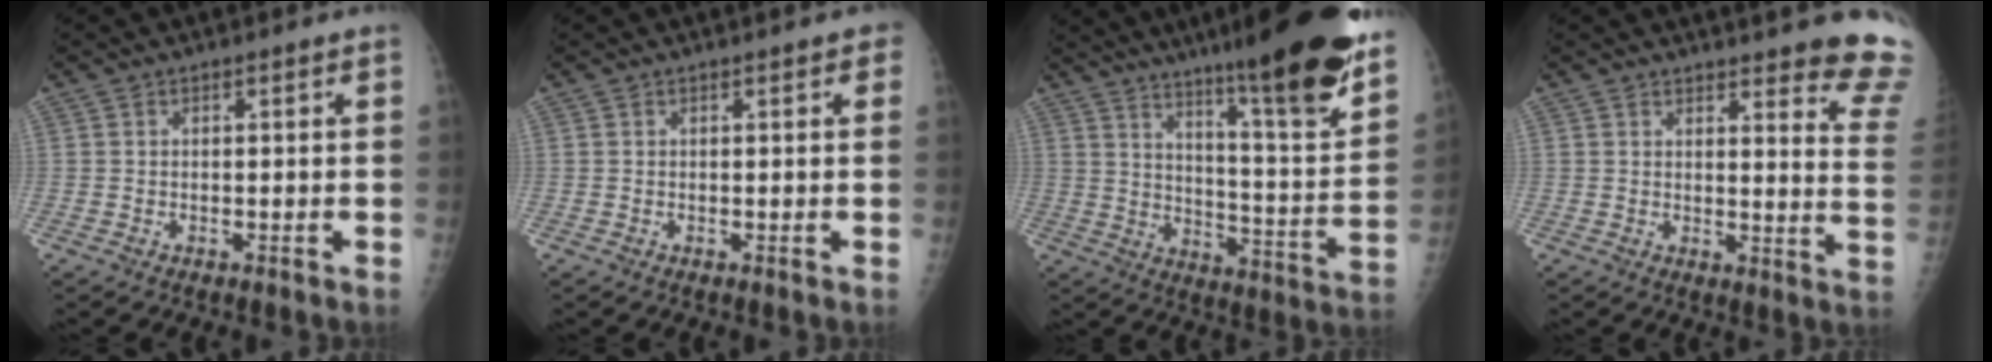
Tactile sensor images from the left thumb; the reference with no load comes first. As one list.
[{"total": 2.1, "force": [1.2, 0.8, 1.6], "torque": [-0.014, 0.002, 0.013]}, {"total": 24.2, "force": [17.1, 1.9, 17.1], "torque": [-0.233, -0.087, 0.252]}, {"total": 15.8, "force": [14.4, 1.7, 6.2], "torque": [-0.044, -0.130, 0.143]}]